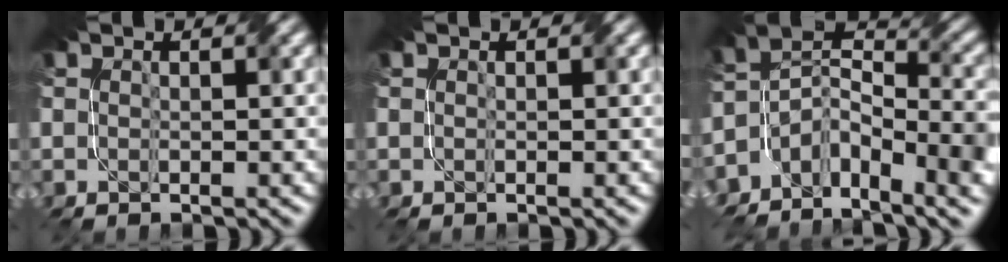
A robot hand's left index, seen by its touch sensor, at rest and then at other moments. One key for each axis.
{"total": 0.0}
{"total": 8.4, "fx": -4.3, "fy": 4.0, "fz": 6.1, "tx": -0.088, "ty": 0.005, "tz": -0.091}